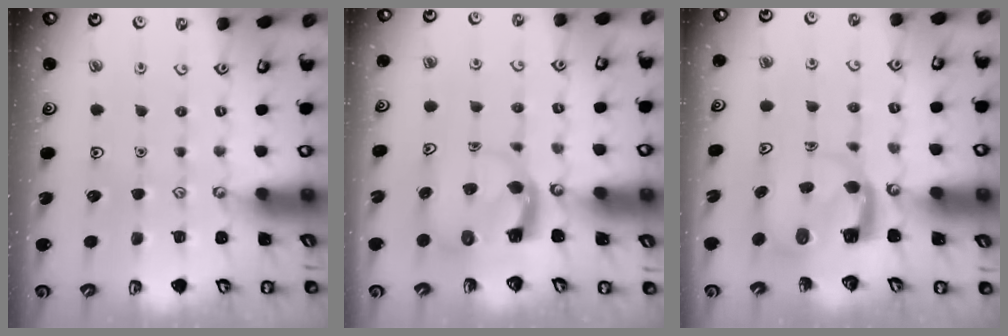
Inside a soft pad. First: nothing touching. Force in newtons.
{"total": 3.7, "press": 3.6, "slide": 0.7}
{"total": 5.8, "press": 5.8, "slide": 0.6}